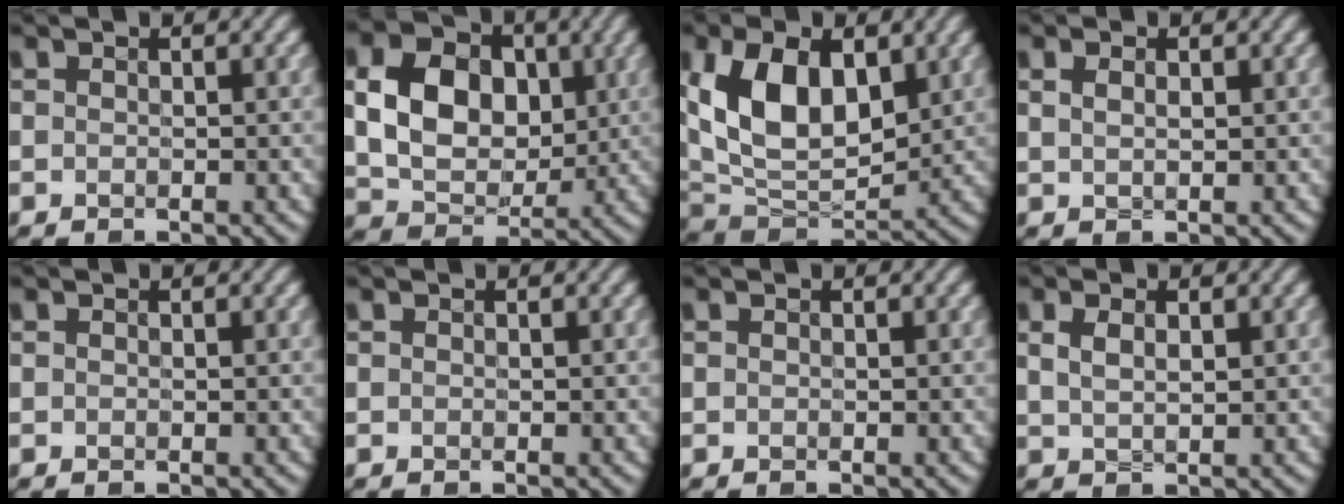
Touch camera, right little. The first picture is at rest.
{"total": 7.4, "force": [0.6, 5.7, 4.8], "torque": [-0.104, -0.001, 0.010]}
{"total": 10.2, "force": [2.3, 6.0, 7.9], "torque": [-0.165, -0.002, 0.037]}
{"total": 0.8, "force": [0.2, 0.4, 0.7], "torque": [-0.018, -0.002, 0.011]}
{"total": 0.0}
{"total": 0.0}
{"total": 0.0}
{"total": 1.4, "force": [0.4, 0.7, 1.2], "torque": [-0.033, -0.003, 0.015]}